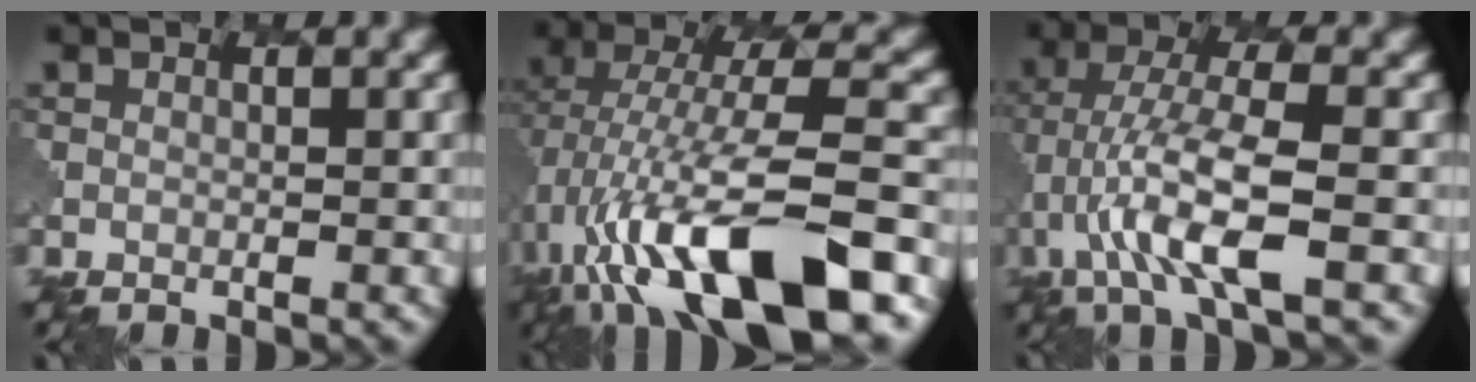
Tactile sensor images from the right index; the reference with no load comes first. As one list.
[{"total": 13.3, "force": [-4.9, 4.1, 11.6], "torque": [-0.202, 0.020, -0.071]}, {"total": 7.4, "force": [-2.4, 1.8, 6.8], "torque": [-0.131, 0.008, -0.050]}]